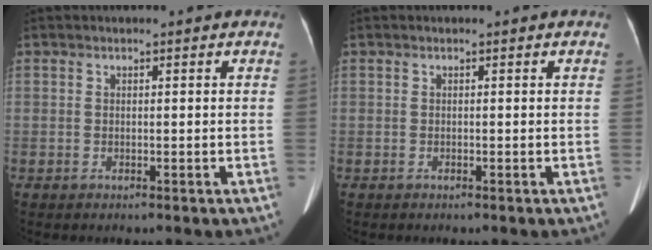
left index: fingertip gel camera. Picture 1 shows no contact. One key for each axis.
{"total": 0.0}